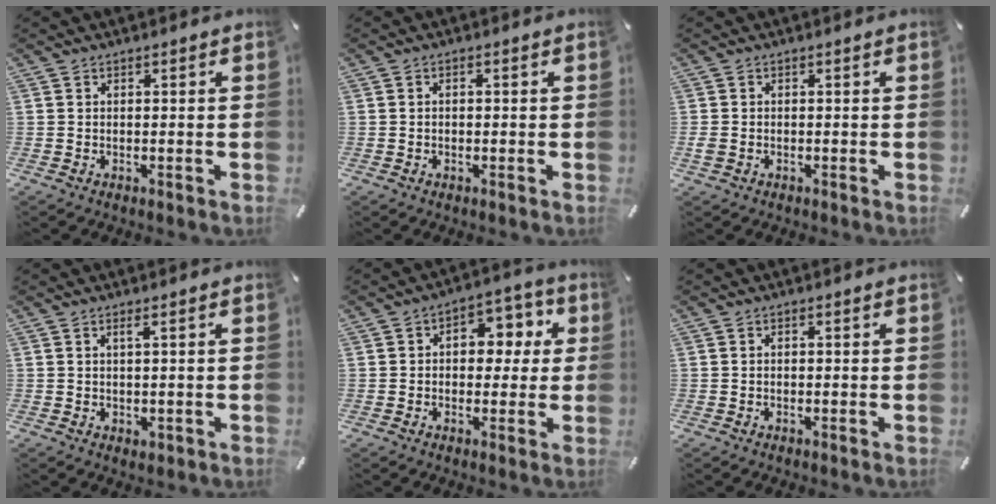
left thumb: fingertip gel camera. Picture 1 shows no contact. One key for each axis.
{"total": 1.0, "fx": -0.2, "fy": 0.6, "fz": 0.7, "tx": -0.013, "ty": 0.003, "tz": -0.005}
{"total": 1.4, "fx": -0.4, "fy": 1.1, "fz": 0.8, "tx": -0.019, "ty": 0.000, "tz": -0.009}
{"total": 1.5, "fx": 0.5, "fy": 0.6, "fz": 1.4, "tx": -0.026, "ty": 0.001, "tz": 0.008}
{"total": 7.6, "fx": 0.6, "fy": 5.9, "fz": 4.8, "tx": -0.057, "ty": 0.008, "tz": 0.003}
{"total": 0.6, "fx": -0.1, "fy": 0.4, "fz": 0.4, "tx": -0.009, "ty": 0.001, "tz": -0.004}